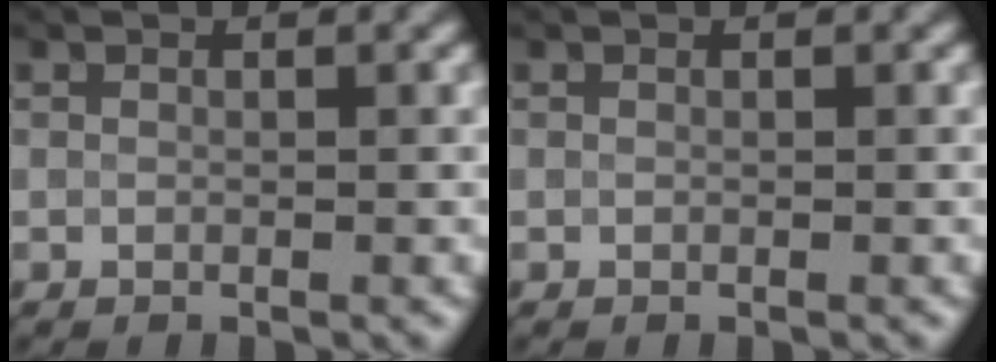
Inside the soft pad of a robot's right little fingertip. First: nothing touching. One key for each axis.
{"total": 0.0}